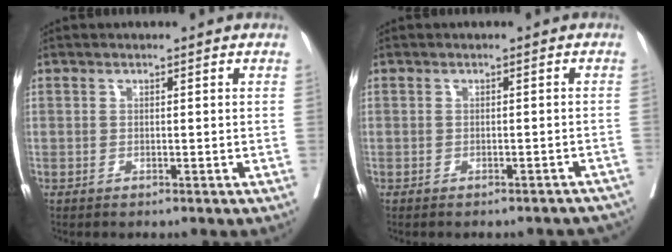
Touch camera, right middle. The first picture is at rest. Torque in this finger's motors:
{"motor_torque": [1.07, -1.07, 0.12, 0.04]}